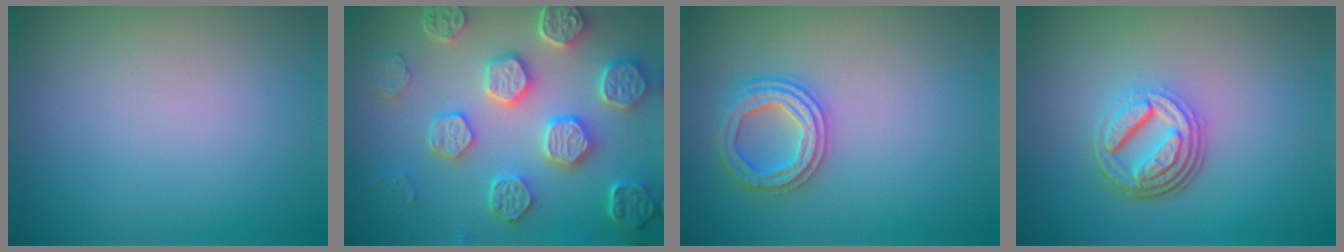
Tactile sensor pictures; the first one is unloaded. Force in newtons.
{"total": 7.1, "press": 6.0, "slide": 3.8}
{"total": 3.1, "press": 3.1, "slide": 0.7}
{"total": 4.9, "press": 3.6, "slide": 3.4}